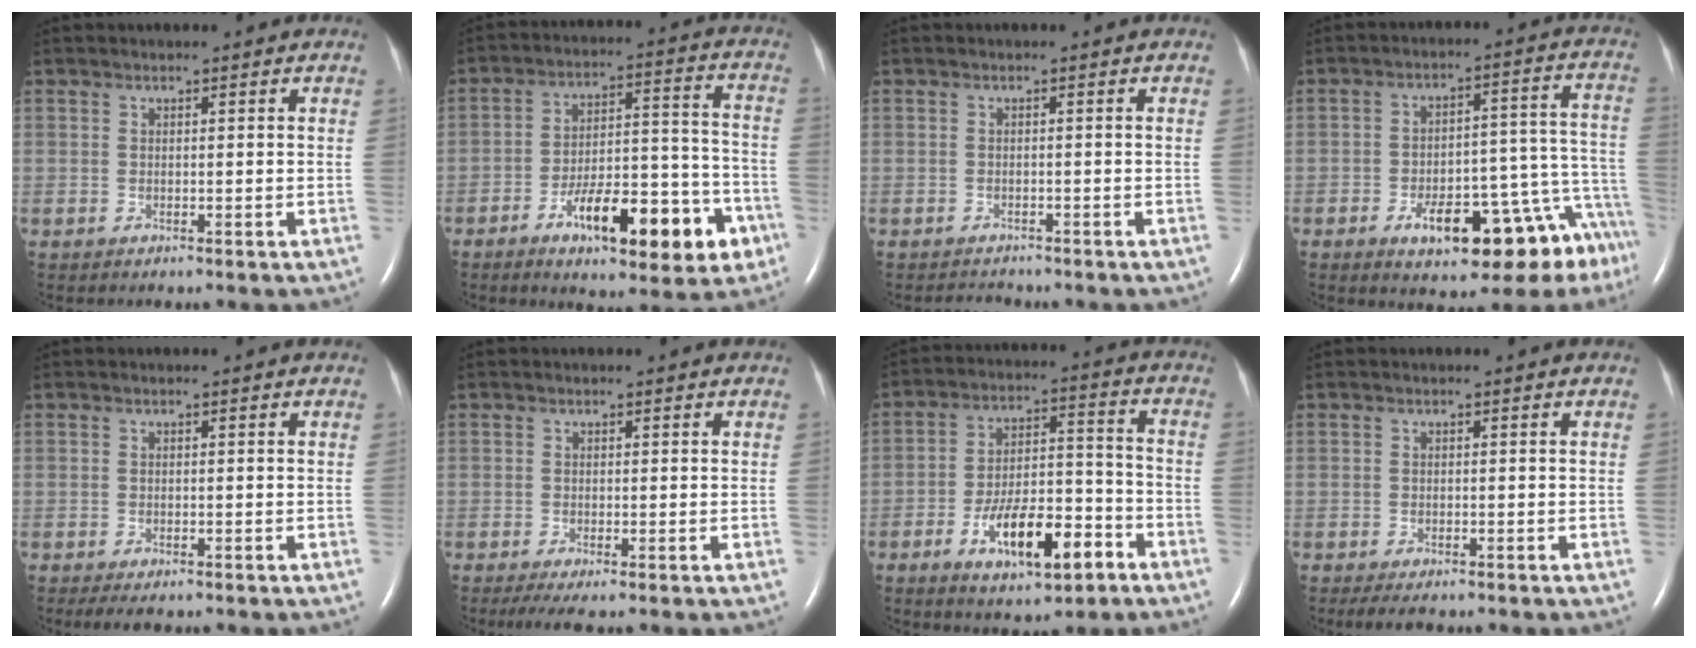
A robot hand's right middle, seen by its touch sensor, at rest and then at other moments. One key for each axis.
{"total": 16.5, "fx": -8.2, "fy": 5.1, "fz": 13.4, "tx": -0.182, "ty": 0.024, "tz": -0.114}
{"total": 1.5, "fx": -1.4, "fy": 0.4, "fz": -0.1, "tx": -0.003, "ty": -0.006, "tz": -0.019}
{"total": 17.4, "fx": -10.9, "fy": 4.5, "fz": 12.8, "tx": -0.088, "ty": 0.054, "tz": -0.146}
{"total": 2.7, "fx": -2.0, "fy": 1.0, "fz": 1.6, "tx": -0.027, "ty": -0.007, "tz": -0.026}
{"total": 2.6, "fx": -1.6, "fy": 0.3, "fz": 2.0, "tx": -0.039, "ty": -0.011, "tz": -0.029}
{"total": 12.6, "fx": -6.3, "fy": 4.2, "fz": 10.0, "tx": -0.173, "ty": 0.013, "tz": -0.096}
{"total": 3.2, "fx": -2.5, "fy": 1.0, "fz": 1.8, "tx": -0.030, "ty": -0.009, "tz": -0.032}